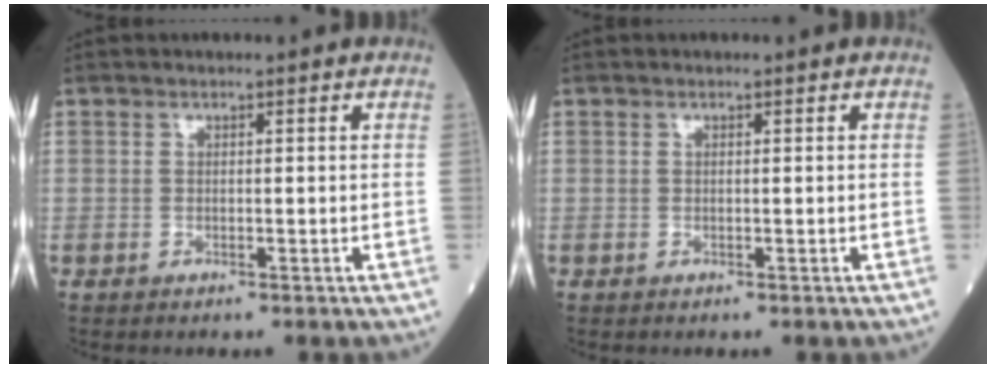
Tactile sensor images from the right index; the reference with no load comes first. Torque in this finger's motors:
{"motor_torque": [0.09, 0.05, -0.05, -0.01]}